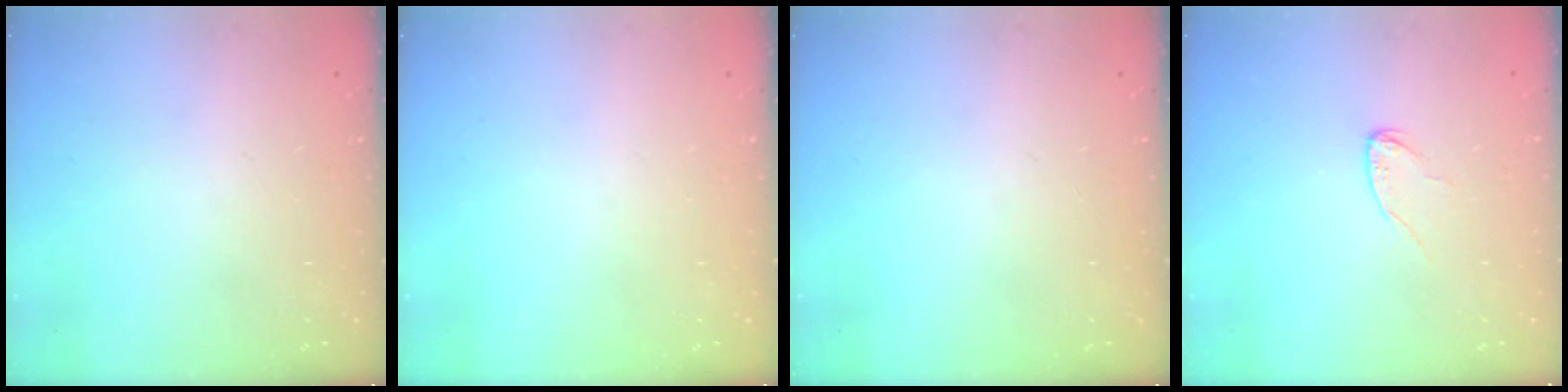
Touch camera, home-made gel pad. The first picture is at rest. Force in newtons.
{"total": 0.0}
{"total": 0.0}
{"total": 4.5, "press": 4.5, "slide": 0.5}